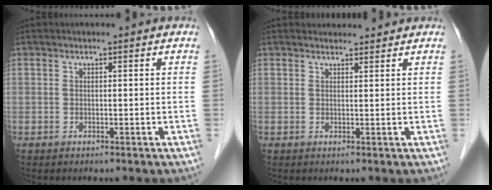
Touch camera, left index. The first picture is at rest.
{"total": 1.5, "force": [1.4, 0.6, -0.1], "torque": [0.000, 0.009, 0.017]}